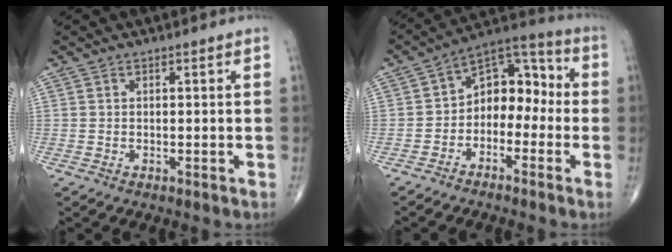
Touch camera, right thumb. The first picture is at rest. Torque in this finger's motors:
{"motor_torque": [-0.02, 0.28, 0.68, -0.03, 0.13]}